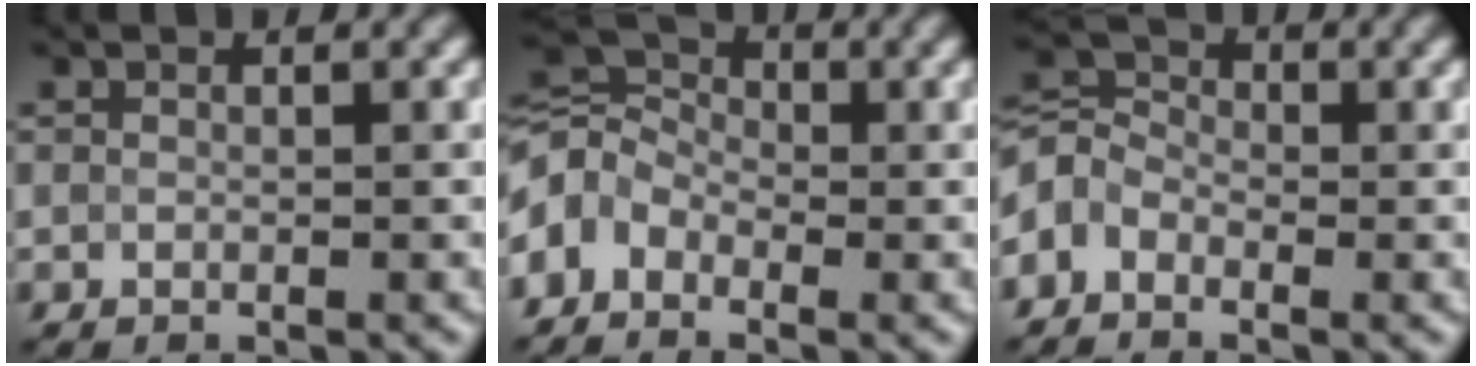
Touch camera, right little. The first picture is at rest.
{"total": 4.3, "force": [-1.8, 3.1, 2.2], "torque": [-0.044, 0.012, -0.056]}
{"total": 3.1, "force": [-1.7, 2.2, 1.3], "torque": [-0.026, 0.008, -0.050]}